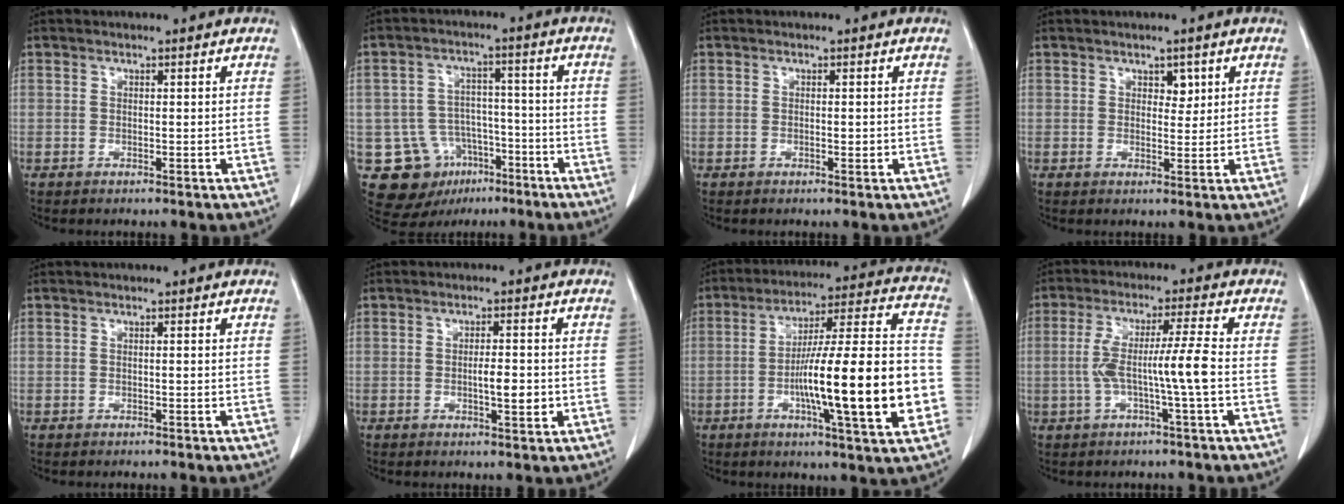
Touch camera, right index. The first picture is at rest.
{"total": 11.3, "force": [-5.4, 9.2, 3.6], "torque": [-0.064, 0.028, -0.073]}
{"total": 0.8, "force": [-0.1, 0.3, 0.8], "torque": [-0.014, 0.000, -0.002]}
{"total": 2.1, "force": [1.1, 1.3, 1.3], "torque": [-0.013, -0.001, 0.016]}
{"total": 0.0}
{"total": 3.9, "force": [-0.7, 0.9, 3.7], "torque": [-0.063, 0.000, -0.007]}
{"total": 22.0, "force": [-5.0, 1.8, 21.4], "torque": [-0.300, 0.012, -0.075]}
{"total": 7.9, "force": [-1.4, -0.8, 7.8], "torque": [-0.155, 0.016, -0.023]}